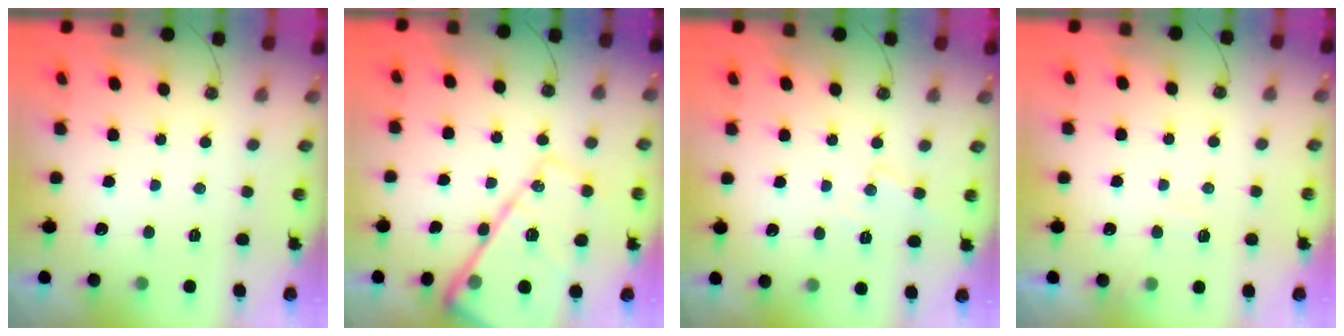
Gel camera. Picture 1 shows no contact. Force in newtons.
{"total": 18.5, "press": 18.4, "slide": 1.4}
{"total": 6.8, "press": 6.8, "slide": 0.4}
{"total": 5.2, "press": 5.1, "slide": 0.7}